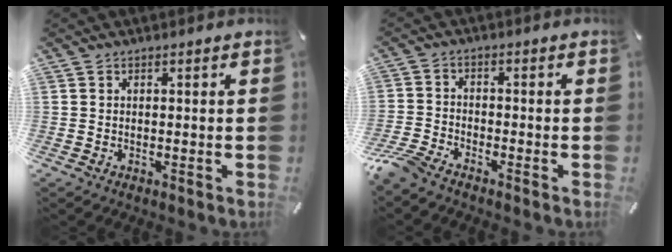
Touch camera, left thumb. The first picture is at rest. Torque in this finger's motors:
{"motor_torque": [0.30, 1.50, 0.22, 0.14, 0.16]}